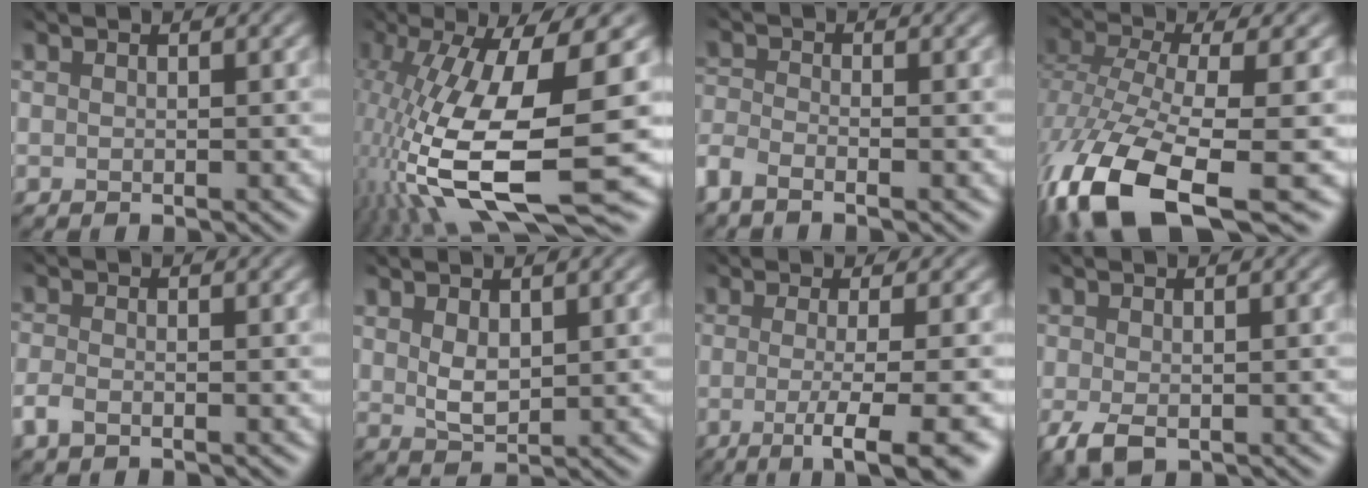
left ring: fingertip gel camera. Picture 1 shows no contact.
{"total": 13.8, "force": [-2.3, 4.0, 13.0], "torque": [-0.268, -0.008, -0.018]}
{"total": 2.8, "force": [-2.4, 0.5, 1.4], "torque": [-0.043, -0.008, -0.049]}
{"total": 14.2, "force": [-7.8, 4.8, 10.9], "torque": [-0.243, -0.033, -0.121]}
{"total": 1.5, "force": [-1.0, 0.3, 1.1], "torque": [-0.031, 0.002, -0.016]}
{"total": 2.4, "force": [0.7, 1.3, 1.9], "torque": [-0.049, -0.007, 0.025]}
{"total": 7.6, "force": [-2.8, 1.6, 6.9], "torque": [-0.081, -0.010, -0.037]}
{"total": 1.9, "force": [-0.5, 0.8, 1.6], "torque": [-0.043, 0.000, 0.000]}